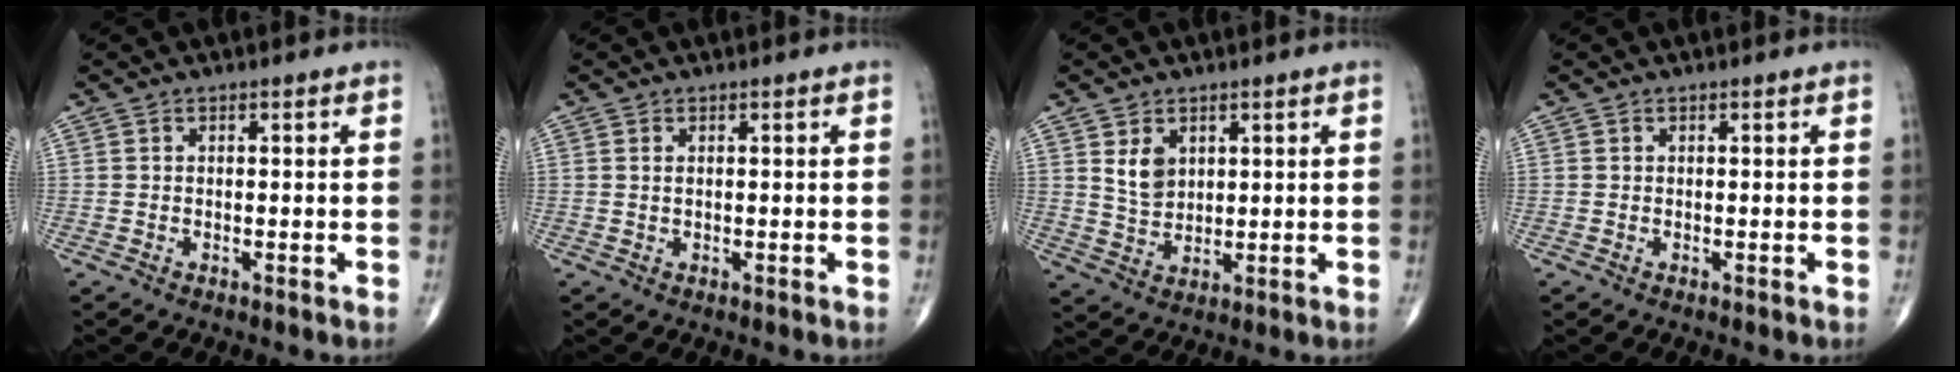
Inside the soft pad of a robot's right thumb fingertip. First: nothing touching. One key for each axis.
{"total": 0.7, "fx": 0.3, "fy": 0.3, "fz": 0.6, "tx": -0.013, "ty": 0.001, "tz": 0.007}
{"total": 5.3, "fx": 2.1, "fy": 3.7, "fz": 3.1, "tx": -0.041, "ty": -0.018, "tz": 0.047}
{"total": 0.0}